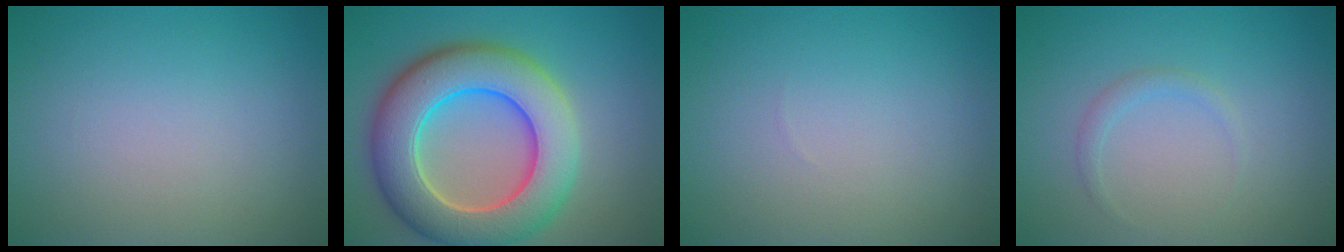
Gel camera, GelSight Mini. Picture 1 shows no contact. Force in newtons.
{"total": 10.6, "press": 10.6, "slide": 0.6}
{"total": 0.0}
{"total": 1.0, "press": 1.0, "slide": 0.1}